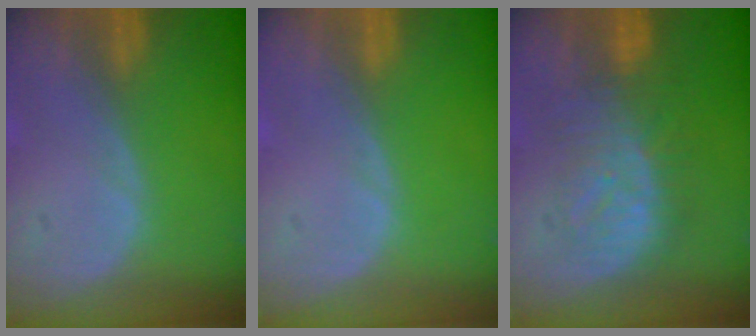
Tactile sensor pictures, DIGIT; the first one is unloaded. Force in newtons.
{"total": 0.0}
{"total": 8.3, "press": 8.2, "slide": 1.5}